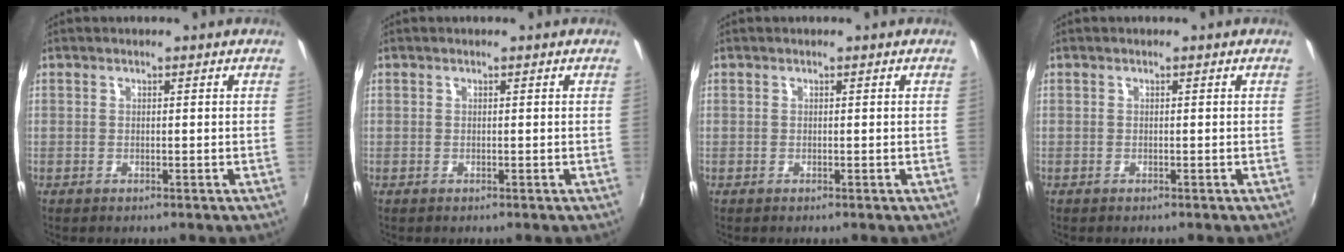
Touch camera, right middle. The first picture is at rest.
{"total": 0.0}
{"total": 0.0}
{"total": 0.0}